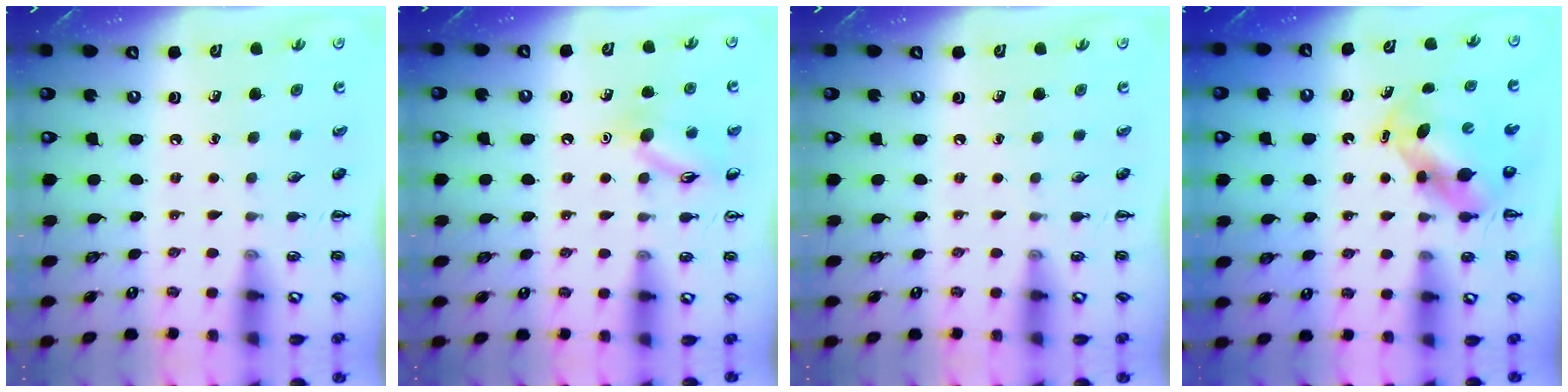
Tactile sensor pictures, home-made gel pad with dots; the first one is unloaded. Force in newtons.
{"total": 11.4, "press": 11.3, "slide": 0.7}
{"total": 0.0}
{"total": 5.3, "press": 5.2, "slide": 1.1}